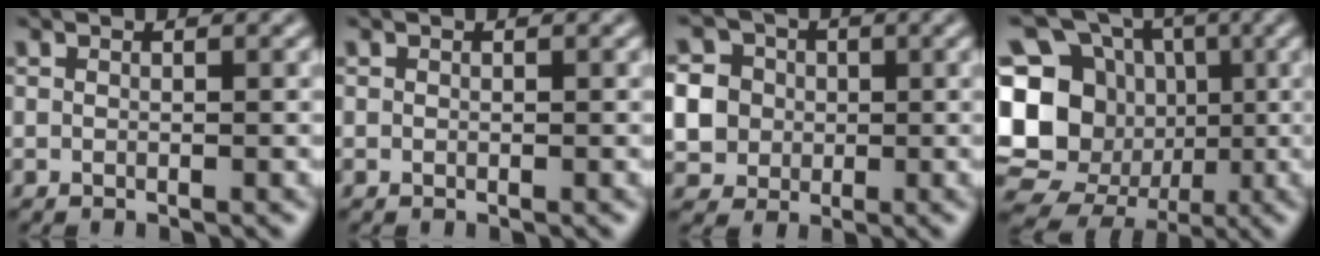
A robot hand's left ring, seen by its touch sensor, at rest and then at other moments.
{"total": 0.0}
{"total": 9.0, "force": [-0.3, 8.5, 2.9], "torque": [-0.080, 0.014, -0.011]}
{"total": 19.1, "force": [-1.4, 17.3, 8.1], "torque": [-0.202, 0.016, -0.044]}